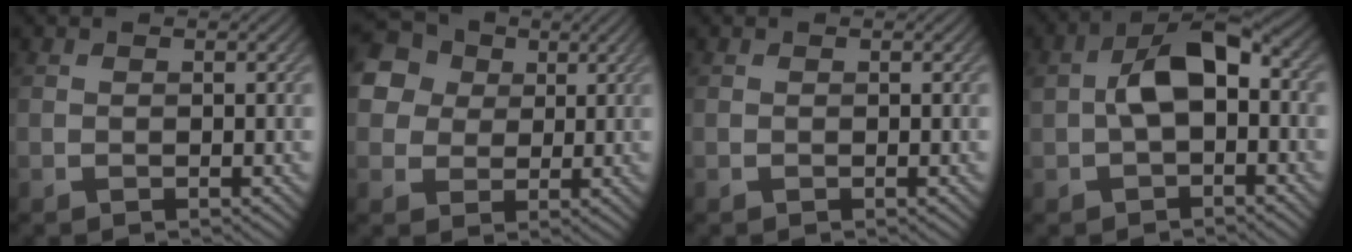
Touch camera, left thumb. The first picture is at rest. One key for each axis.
{"total": 12.6, "fx": 4.9, "fy": 10.5, "fz": 5.0, "tx": -0.158, "ty": 0.030, "tz": 0.084}
{"total": 0.0}
{"total": 6.6, "fx": 0.0, "fy": 3.8, "fz": 5.4, "tx": -0.098, "ty": 0.011, "tz": -0.005}